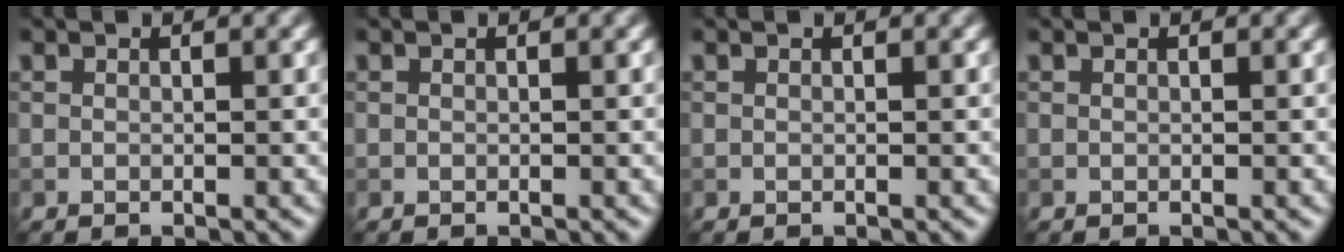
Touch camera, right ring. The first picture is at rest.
{"total": 0.0}
{"total": 0.0}
{"total": 0.0}